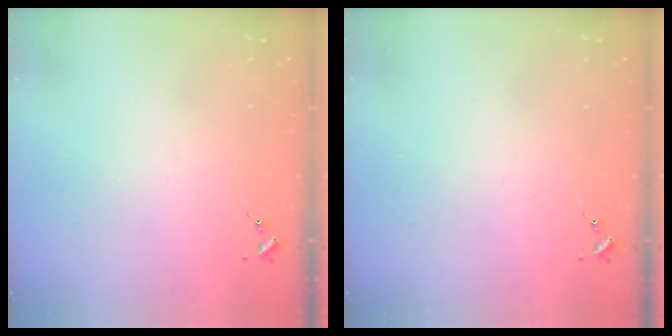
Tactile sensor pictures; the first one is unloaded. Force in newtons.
{"total": 0.0}